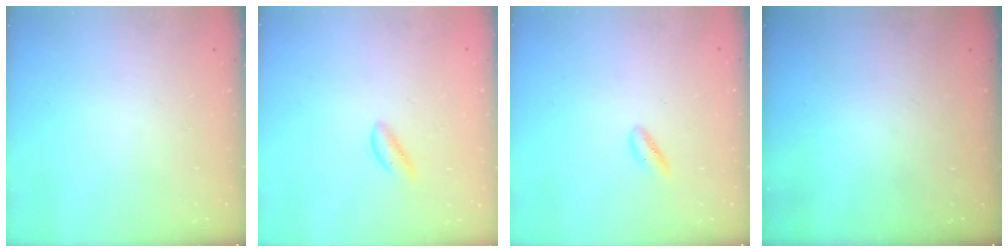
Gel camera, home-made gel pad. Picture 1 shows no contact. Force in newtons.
{"total": 1.3, "press": 1.3, "slide": 0.3}
{"total": 3.9, "press": 3.7, "slide": 1.2}
{"total": 0.0}